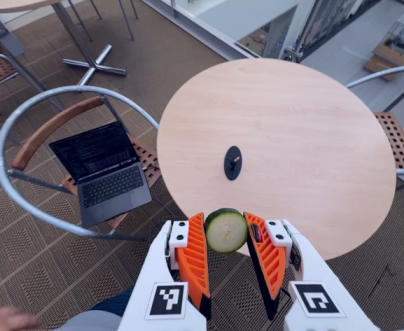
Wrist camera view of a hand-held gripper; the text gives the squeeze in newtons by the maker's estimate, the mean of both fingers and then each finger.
{"total": 8.1, "left": 7.7, "right": 8.5}